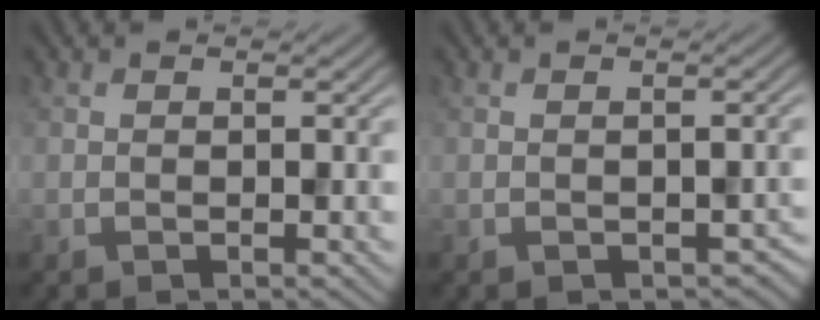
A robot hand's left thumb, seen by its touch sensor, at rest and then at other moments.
{"total": 2.1, "force": [-1.0, 1.3, 1.3], "torque": [-0.019, -0.011, -0.007]}